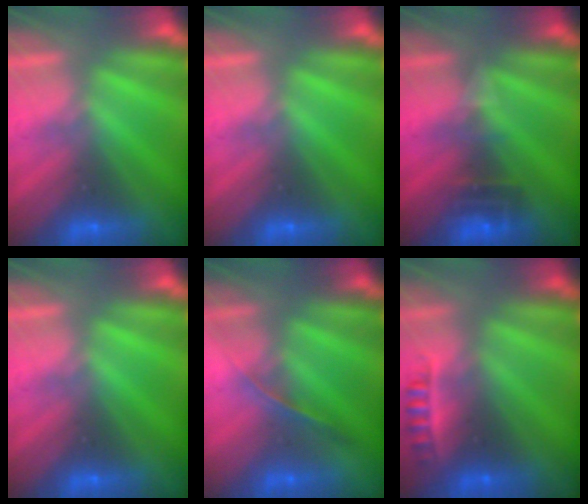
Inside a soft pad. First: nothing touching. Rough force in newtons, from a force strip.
{"total": 0.0}
{"total": 2.7}
{"total": 0.0}
{"total": 1.5}
{"total": 2.3}